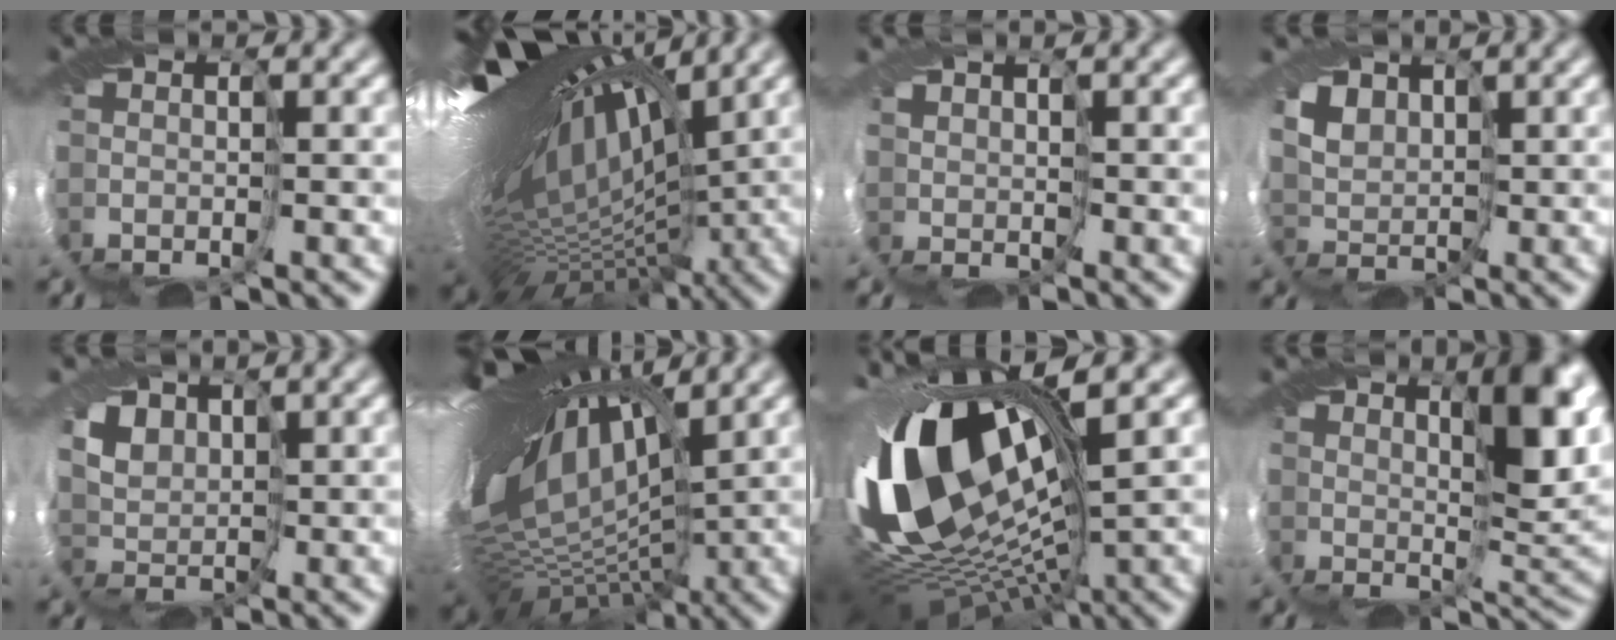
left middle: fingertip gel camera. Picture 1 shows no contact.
{"total": 19.2, "force": [3.8, 7.5, 17.3], "torque": [-0.266, 0.020, 0.079]}
{"total": 1.0, "force": [1.0, 0.2, -0.2], "torque": [0.000, -0.002, 0.017]}
{"total": 3.5, "force": [2.6, 2.1, 1.0], "torque": [-0.038, 0.000, 0.052]}
{"total": 3.9, "force": [2.7, 2.5, 1.2], "torque": [-0.041, 0.000, 0.051]}
{"total": 18.3, "force": [4.0, 8.9, 15.5], "torque": [-0.252, 0.001, 0.081]}
{"total": 17.4, "force": [3.2, 7.7, 15.2], "torque": [-0.299, -0.010, 0.055]}
{"total": 6.9, "force": [3.1, 2.2, 5.7], "torque": [-0.087, 0.002, 0.050]}